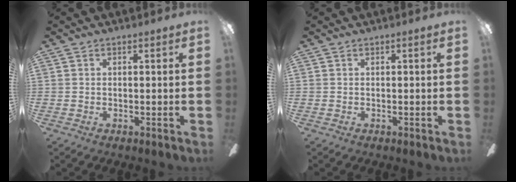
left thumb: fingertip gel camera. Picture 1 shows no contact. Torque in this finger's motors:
{"motor_torque": [0.00, 0.00, 0.11, -0.01, 0.00]}